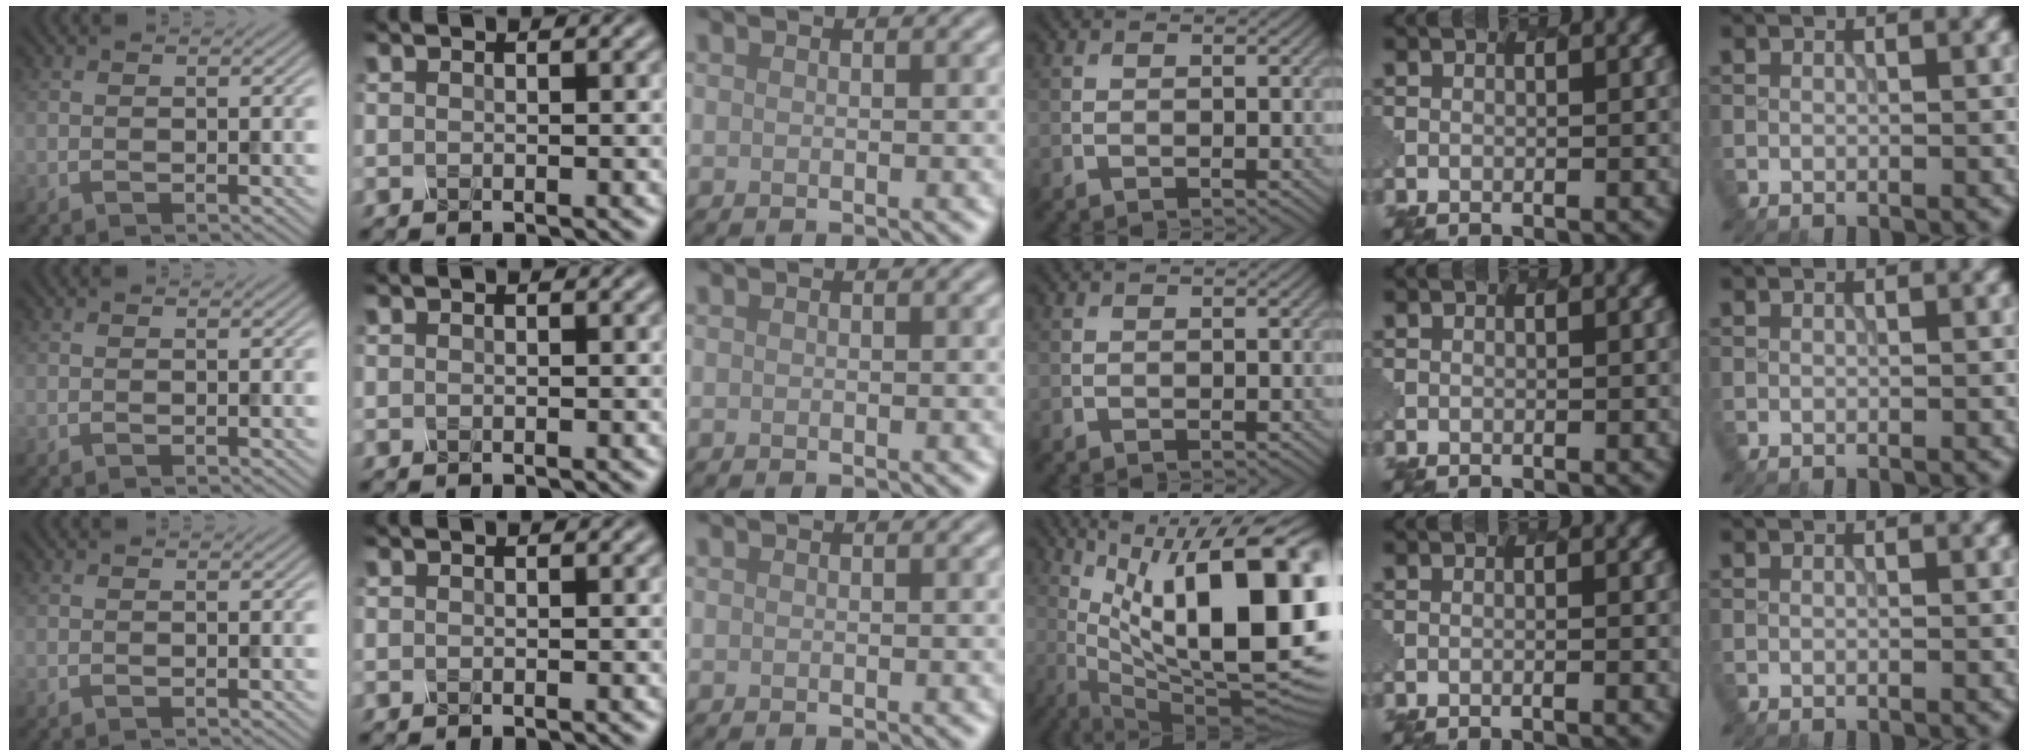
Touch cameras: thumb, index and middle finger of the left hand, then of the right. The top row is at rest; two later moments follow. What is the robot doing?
{"motion": "shake", "object": "salt shaker"}